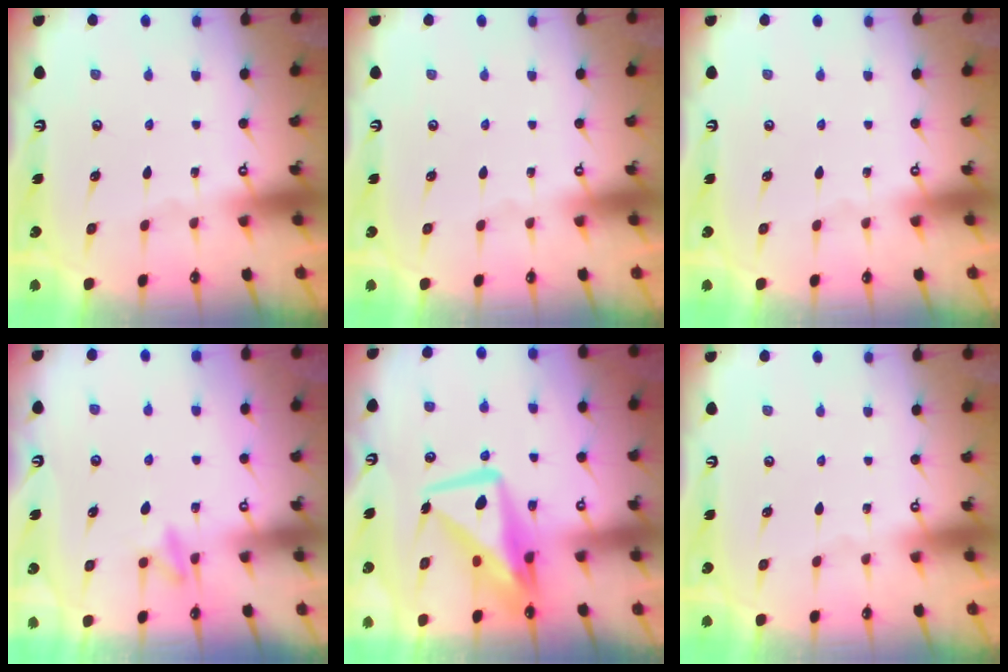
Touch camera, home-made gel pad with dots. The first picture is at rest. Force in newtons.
{"total": 0.0}
{"total": 0.0}
{"total": 7.8, "press": 7.7, "slide": 1.5}
{"total": 11.2, "press": 11.1, "slide": 1.7}
{"total": 0.0}